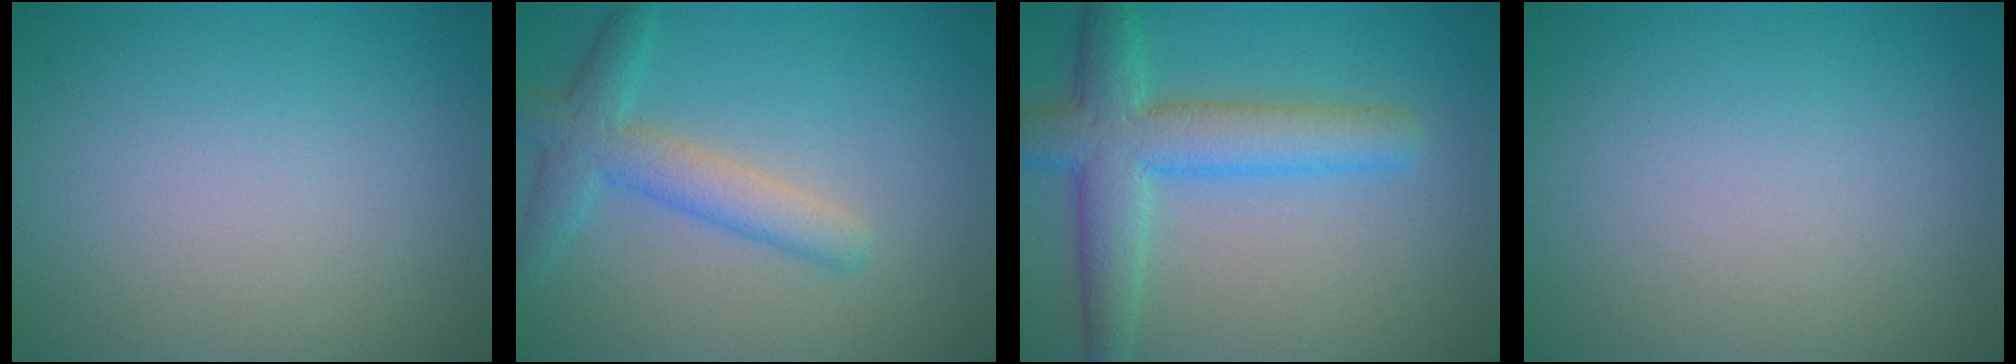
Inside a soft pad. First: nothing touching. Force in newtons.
{"total": 3.9, "press": 3.8, "slide": 0.1}
{"total": 6.1, "press": 6.1, "slide": 0.1}
{"total": 0.0}